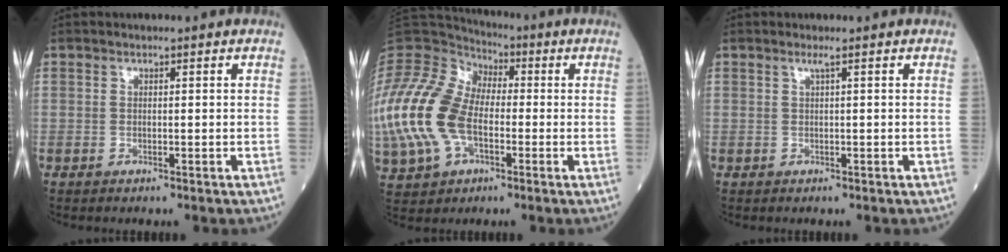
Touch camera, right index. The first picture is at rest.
{"total": 18.1, "force": [-3.3, 11.7, 13.4], "torque": [-0.337, 0.008, -0.060]}
{"total": 0.7, "force": [0.3, -0.2, 0.5], "torque": [-0.018, 0.001, 0.012]}